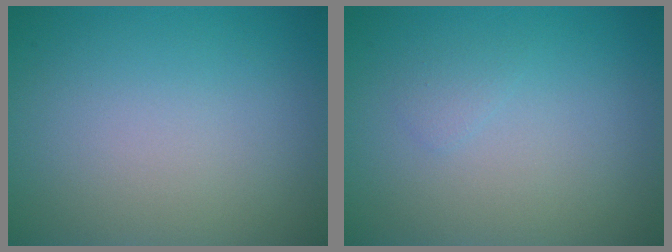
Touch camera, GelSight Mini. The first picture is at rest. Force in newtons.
{"total": 0.7, "press": 0.7, "slide": 0.1}